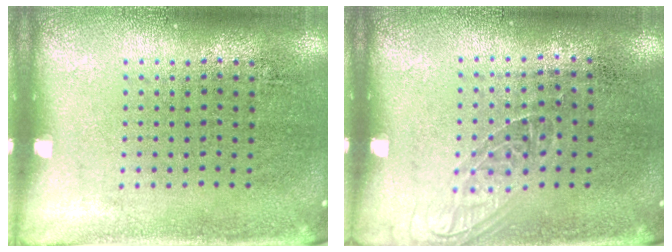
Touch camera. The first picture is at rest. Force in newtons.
{"total": 1.2, "press": 1.1, "slide": 0.5}